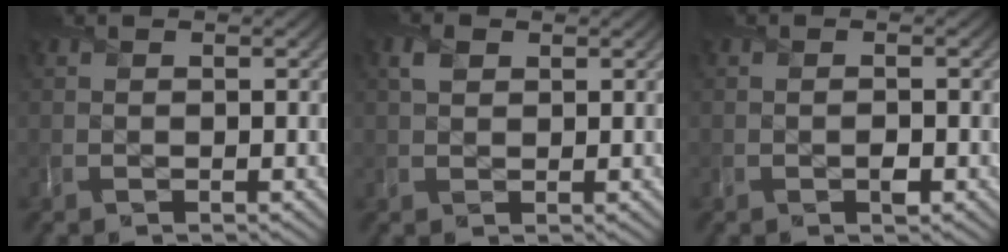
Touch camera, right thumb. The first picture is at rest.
{"total": 1.7, "force": [0.8, 1.2, 0.8], "torque": [-0.024, 0.004, 0.015]}
{"total": 0.8, "force": [-0.5, 0.4, 0.5], "torque": [-0.009, -0.003, -0.008]}